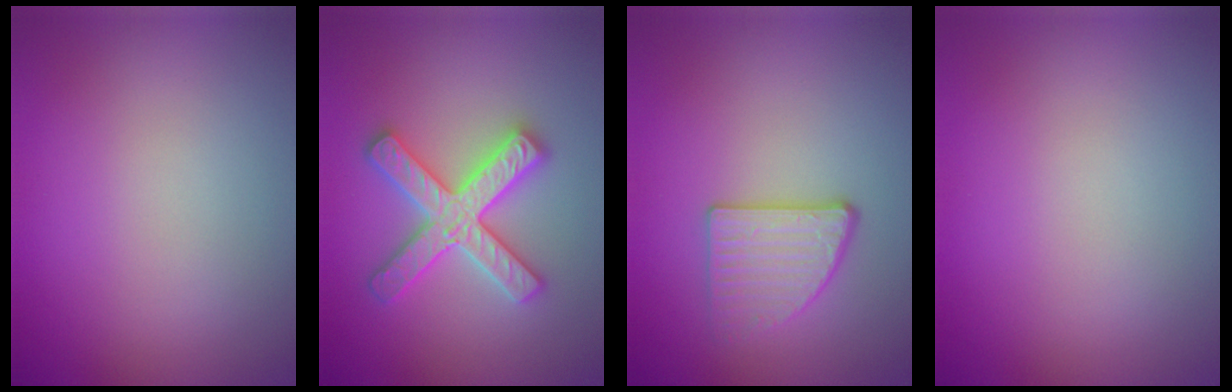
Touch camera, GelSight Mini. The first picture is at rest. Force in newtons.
{"total": 5.0, "press": 4.9, "slide": 0.8}
{"total": 2.7, "press": 2.5, "slide": 1.2}
{"total": 0.0}